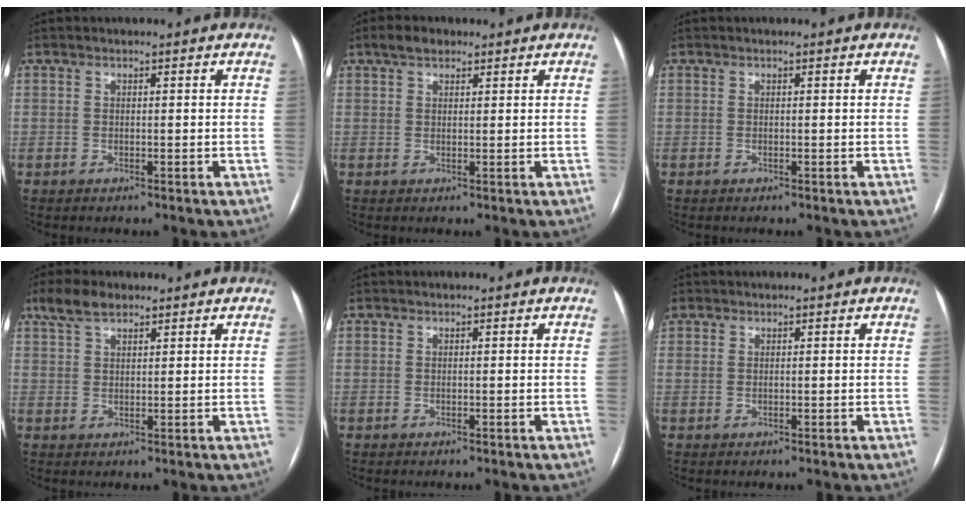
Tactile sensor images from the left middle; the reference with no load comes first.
{"total": 3.0, "force": [2.1, 1.5, 1.5], "torque": [-0.031, 0.014, 0.036]}
{"total": 0.0}
{"total": 4.7, "force": [3.4, 1.8, 2.7], "torque": [-0.063, 0.020, 0.070]}
{"total": 2.9, "force": [-1.4, -2.3, -1.1], "torque": [0.024, -0.014, -0.023]}
{"total": 1.8, "force": [-0.8, -1.5, -0.8], "torque": [0.015, -0.005, -0.008]}